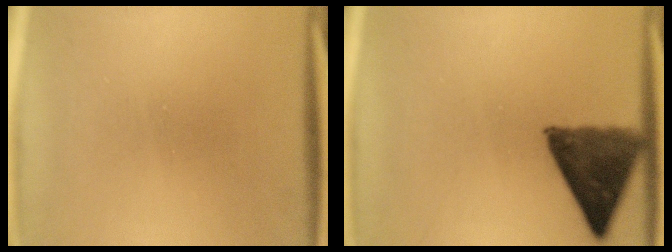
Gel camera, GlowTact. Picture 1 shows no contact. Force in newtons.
{"total": 10.5}